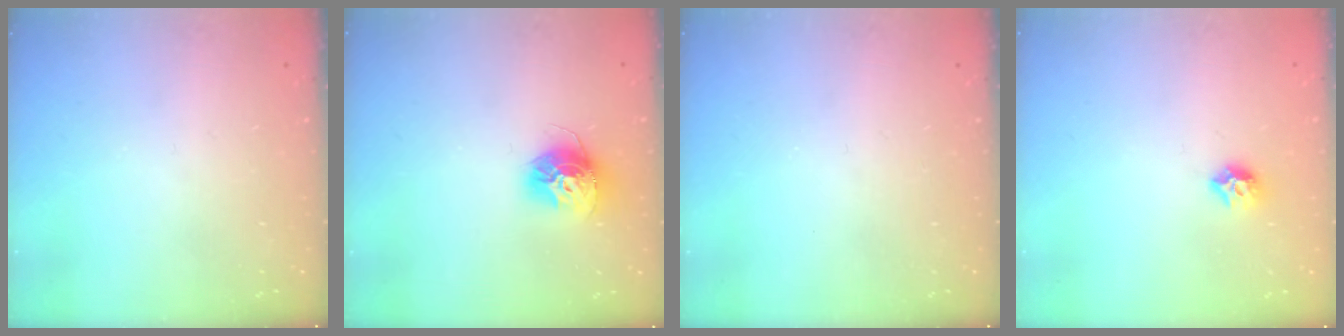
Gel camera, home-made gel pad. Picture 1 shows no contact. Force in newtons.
{"total": 13.5, "press": 13.4, "slide": 1.2}
{"total": 0.0}
{"total": 7.5, "press": 7.4, "slide": 0.8}